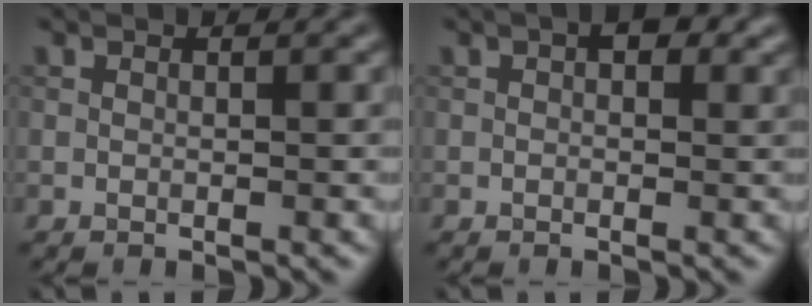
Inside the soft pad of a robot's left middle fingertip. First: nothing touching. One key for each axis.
{"total": 2.0, "fx": 0.7, "fy": 1.1, "fz": 1.6, "tx": -0.014, "ty": 0.004, "tz": 0.006}